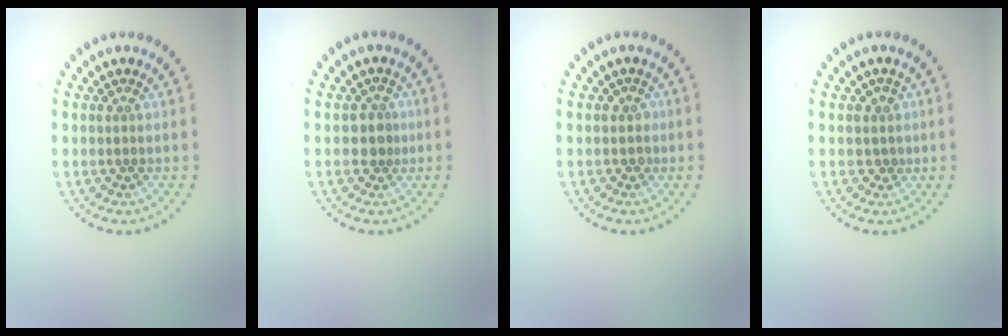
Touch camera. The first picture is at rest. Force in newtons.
{"total": 2.1, "press": 1.7, "slide": 1.1}
{"total": 0.8, "press": 0.6, "slide": 0.5}
{"total": 1.6, "press": 1.2, "slide": 1.1}